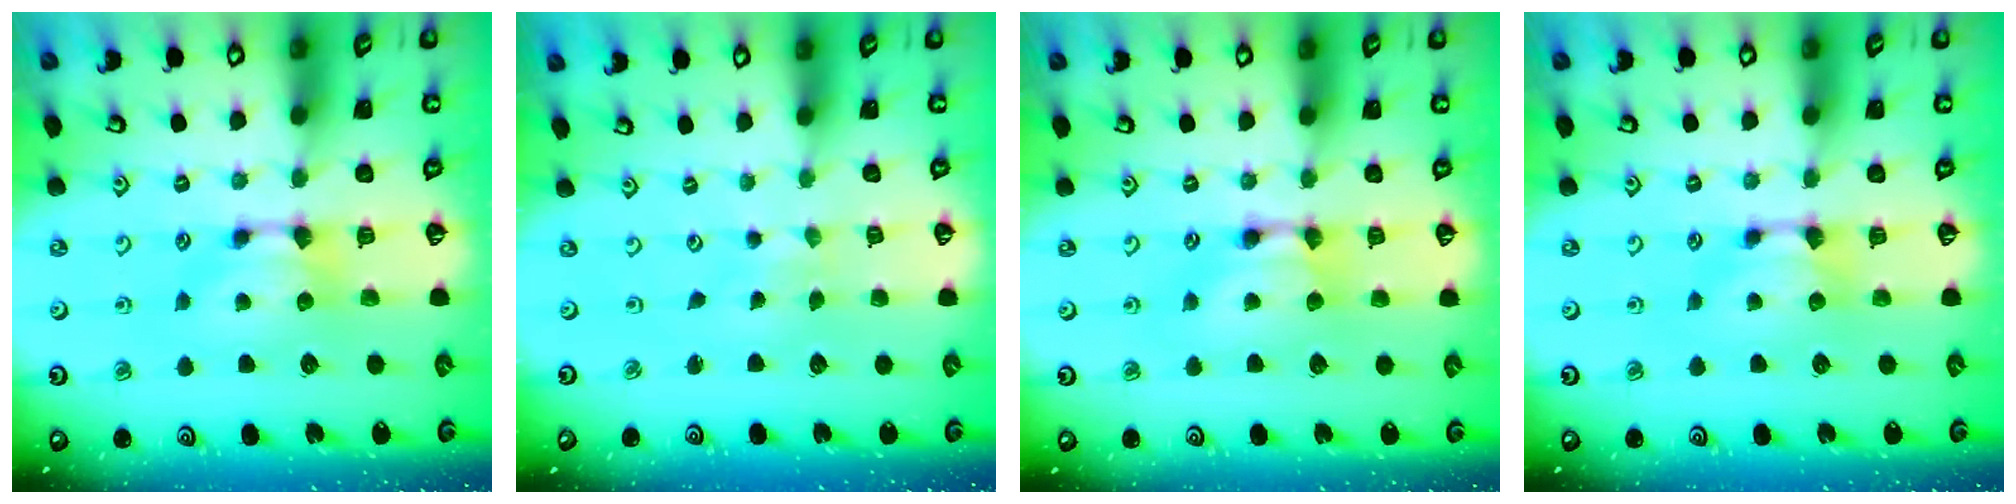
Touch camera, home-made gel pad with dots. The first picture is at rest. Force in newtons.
{"total": 4.6, "press": 4.6, "slide": 0.1}
{"total": 1.9, "press": 1.9, "slide": 0.1}
{"total": 0.0}